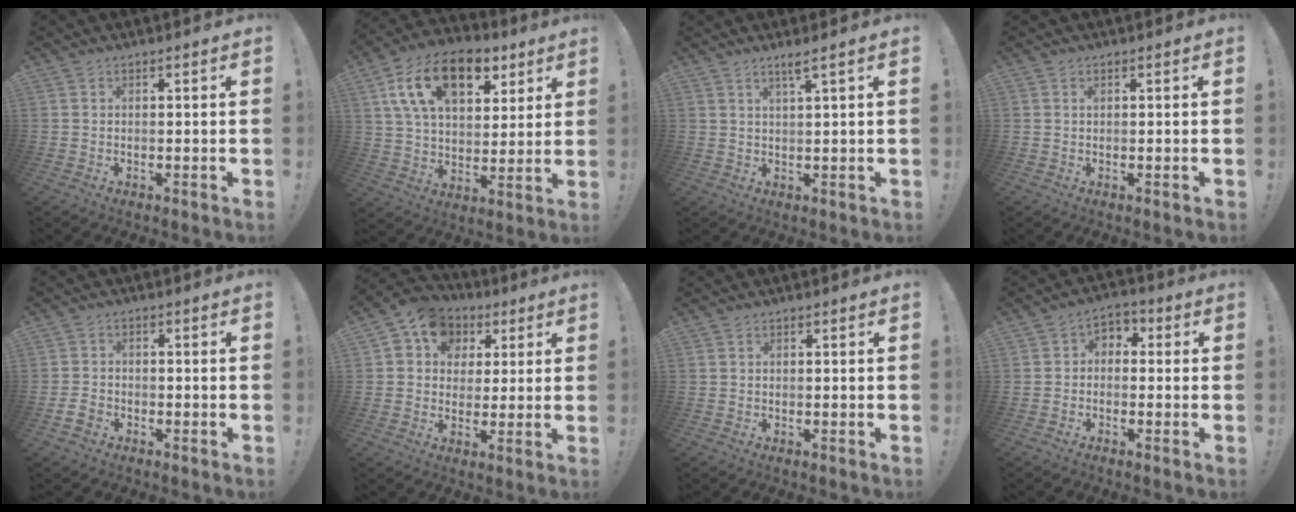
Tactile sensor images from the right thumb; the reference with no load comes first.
{"total": 19.8, "force": [9.5, 11.6, 13.0], "torque": [-0.218, -0.032, 0.171]}
{"total": 3.2, "force": [2.1, -0.4, 2.4], "torque": [-0.043, -0.007, 0.032]}
{"total": 0.6, "force": [0.2, -0.1, 0.5], "torque": [-0.007, -0.002, 0.003]}
{"total": 3.9, "force": [-2.3, 2.4, 2.0], "torque": [-0.044, 0.009, -0.042]}
{"total": 9.9, "force": [3.9, 8.5, 3.1], "torque": [-0.044, -0.015, 0.077]}
{"total": 0.0}
{"total": 4.0, "force": [-1.9, 3.1, 1.8], "torque": [-0.033, 0.022, -0.032]}